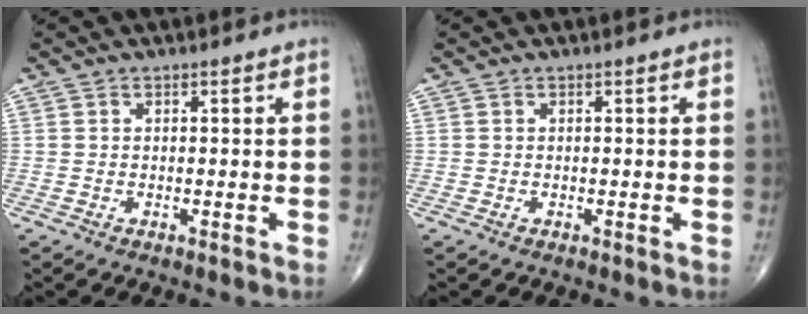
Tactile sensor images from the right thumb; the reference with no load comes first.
{"total": 0.0}